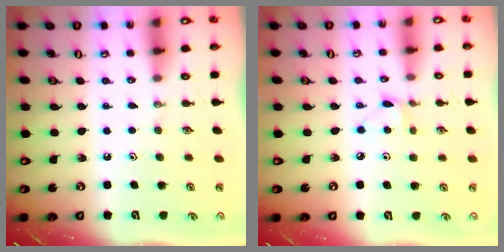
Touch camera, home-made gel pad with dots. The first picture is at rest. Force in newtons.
{"total": 5.0, "press": 5.0, "slide": 0.6}